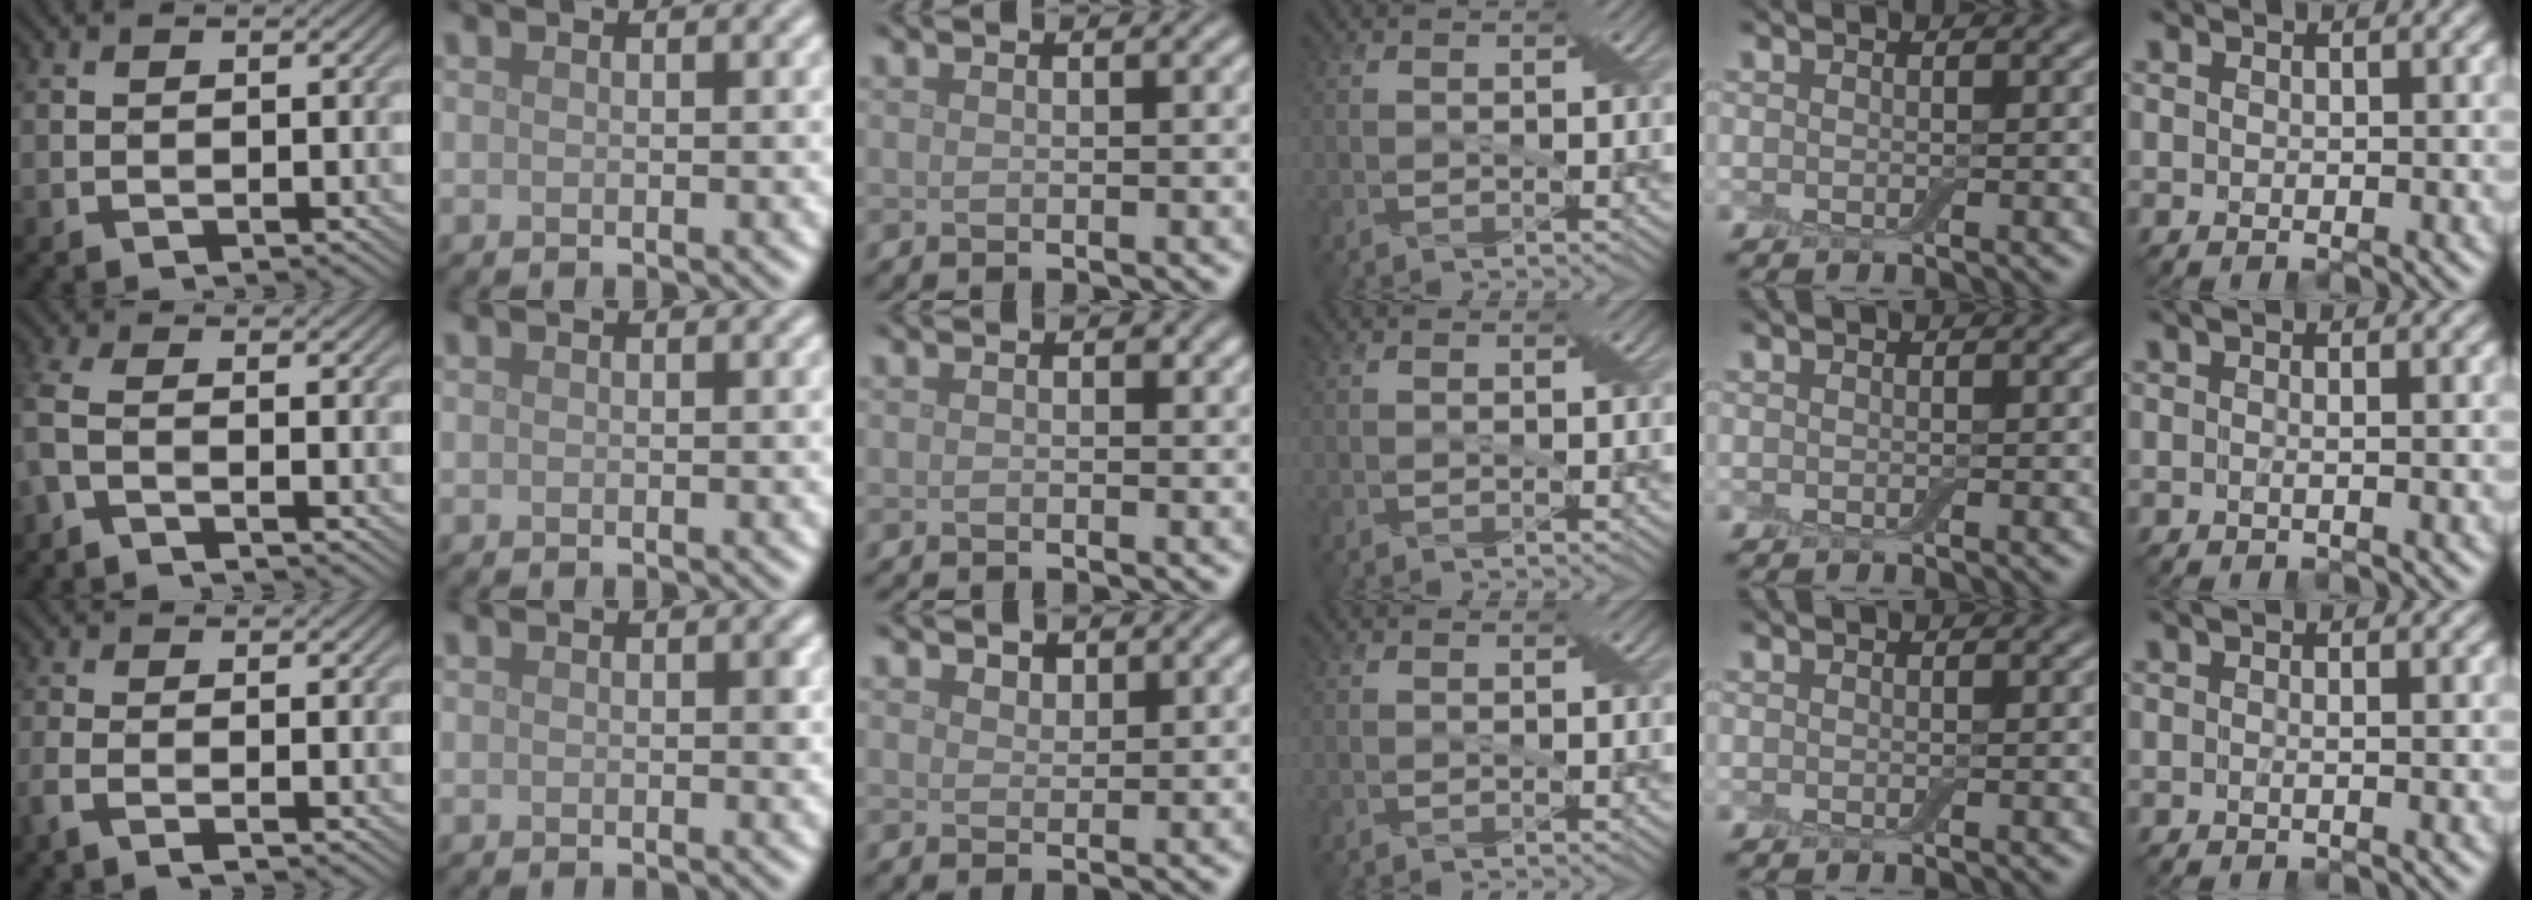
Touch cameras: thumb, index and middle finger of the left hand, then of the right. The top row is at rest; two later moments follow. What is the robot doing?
{"motion": "cut", "object": "aluminum foil"}